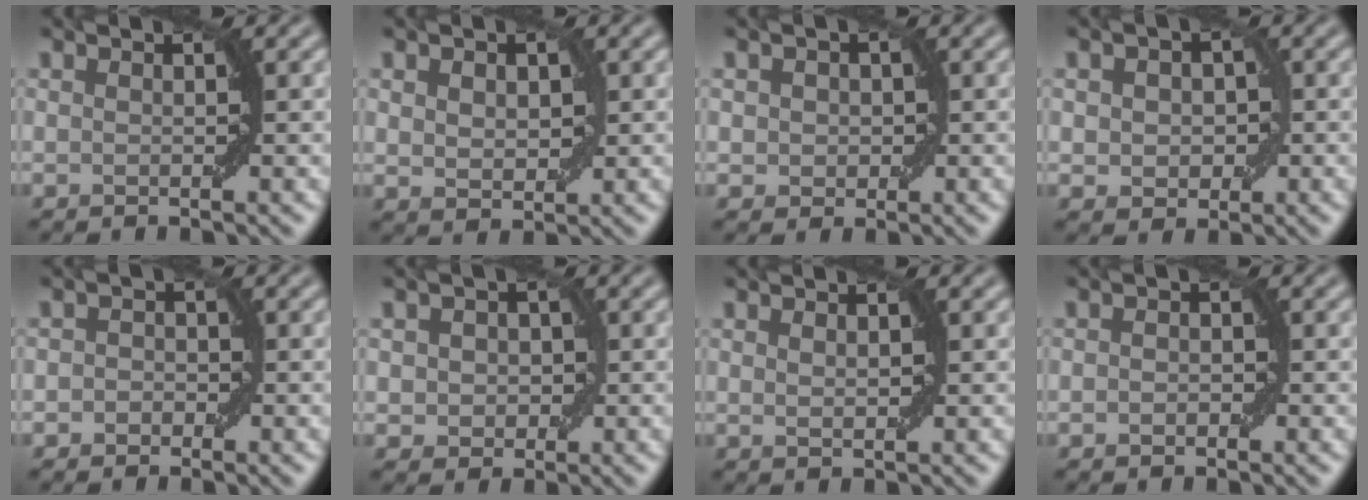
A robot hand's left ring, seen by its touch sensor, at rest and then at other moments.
{"total": 2.3, "force": [0.7, 1.7, 1.5], "torque": [-0.027, -0.002, 0.017]}
{"total": 1.9, "force": [0.2, 1.7, 0.9], "torque": [-0.010, 0.003, -0.001]}
{"total": 3.4, "force": [0.2, 2.6, 2.1], "torque": [-0.028, 0.006, -0.003]}
{"total": 1.5, "force": [-0.4, 1.3, 0.5], "torque": [0.008, 0.003, -0.018]}
{"total": 2.8, "force": [0.2, 2.3, 1.6], "torque": [-0.019, 0.006, -0.007]}
{"total": 0.9, "force": [0.4, 0.4, 0.7], "torque": [-0.013, -0.001, 0.011]}
{"total": 1.1, "force": [-0.3, 0.7, 0.7], "torque": [-0.009, 0.002, -0.005]}